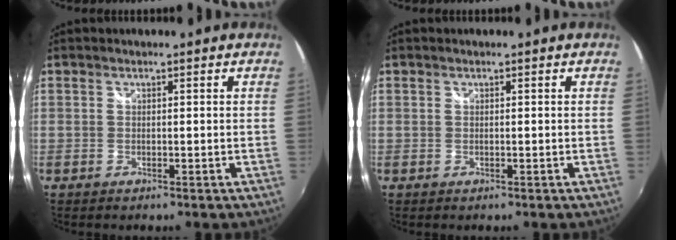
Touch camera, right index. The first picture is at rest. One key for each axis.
{"total": 0.0}